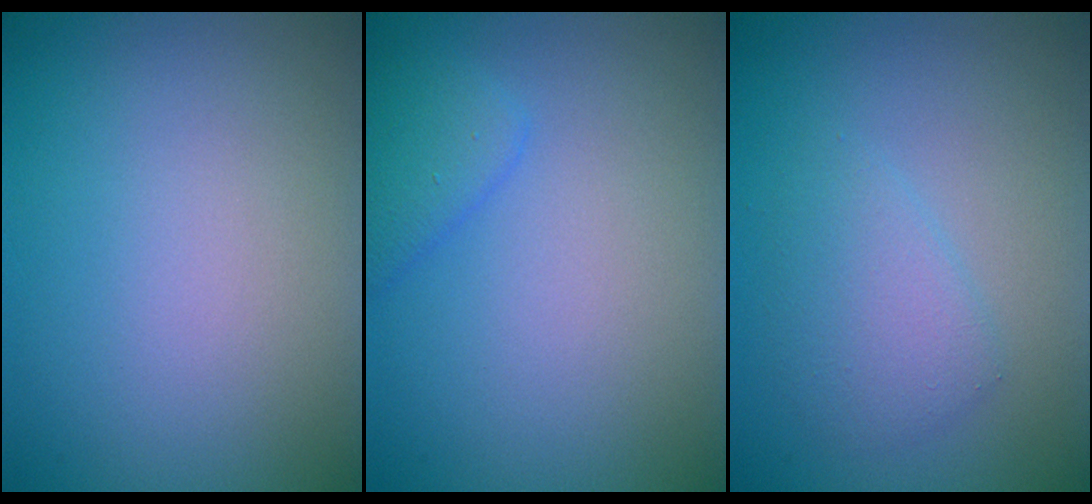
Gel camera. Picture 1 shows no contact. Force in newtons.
{"total": 1.9, "press": 1.9, "slide": 0.1}
{"total": 2.4, "press": 2.4, "slide": 0.1}